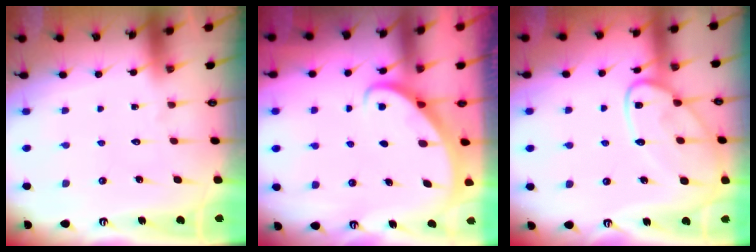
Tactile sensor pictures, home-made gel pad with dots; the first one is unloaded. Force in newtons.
{"total": 2.9, "press": 2.9, "slide": 0.2}
{"total": 15.1, "press": 15.1, "slide": 1.2}